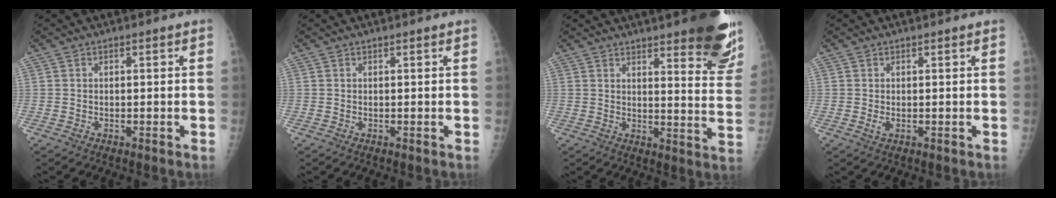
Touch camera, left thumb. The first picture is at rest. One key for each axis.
{"total": 0.0}
{"total": 18.9, "fx": 13.5, "fy": 4.3, "fz": 12.6, "tx": -0.129, "ty": -0.081, "tz": 0.158}
{"total": 1.4, "fx": 0.5, "fy": 0.5, "fz": 1.2, "tx": -0.025, "ty": 0.005, "tz": 0.011}